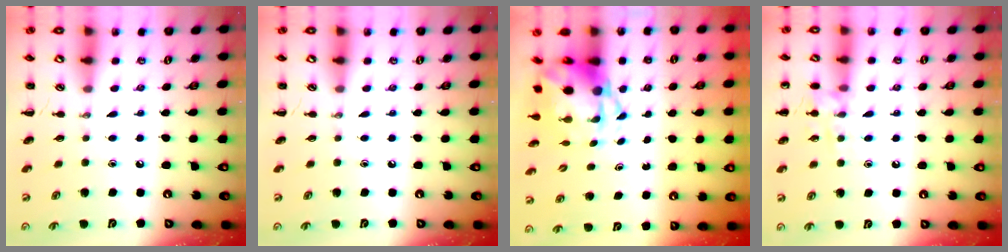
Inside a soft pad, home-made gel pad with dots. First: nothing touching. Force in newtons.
{"total": 0.0}
{"total": 5.1, "press": 4.9, "slide": 1.3}
{"total": 9.4, "press": 9.4, "slide": 0.8}